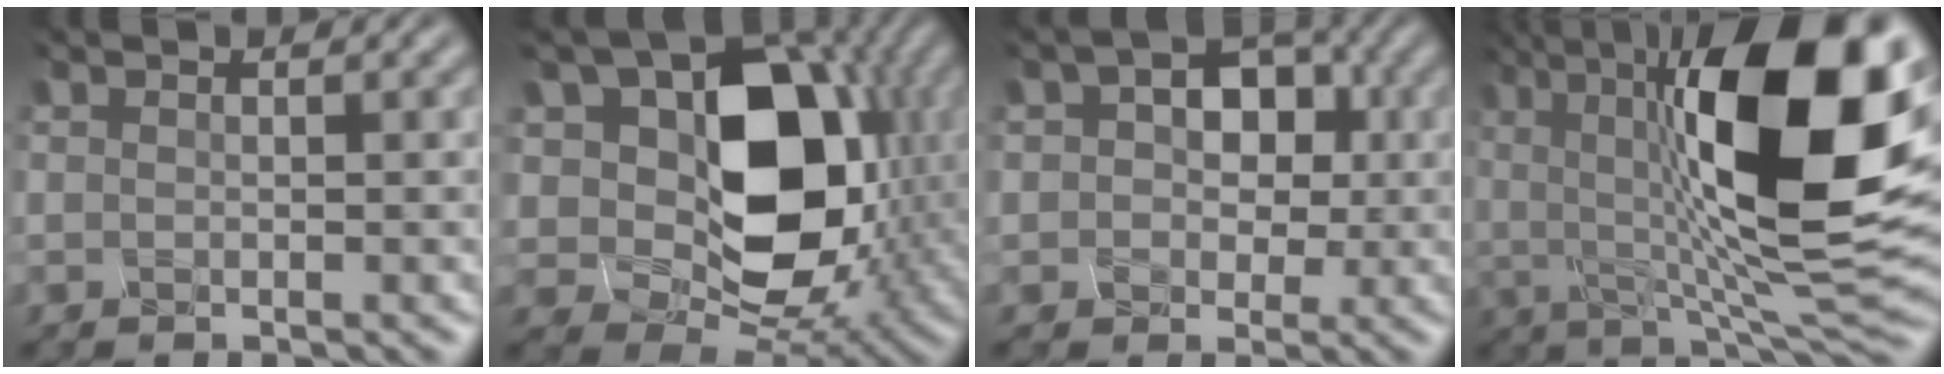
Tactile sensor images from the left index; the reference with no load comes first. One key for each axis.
{"total": 14.5, "fx": 1.4, "fy": 10.0, "fz": 10.4, "tx": -0.158, "ty": 0.002, "tz": 0.021}
{"total": 6.7, "fx": 0.6, "fy": 4.8, "fz": 4.6, "tx": -0.062, "ty": 0.007, "tz": -0.005}
{"total": 17.8, "fx": 2.9, "fy": 6.5, "fz": 16.3, "tx": -0.242, "ty": 0.007, "tz": 0.030}